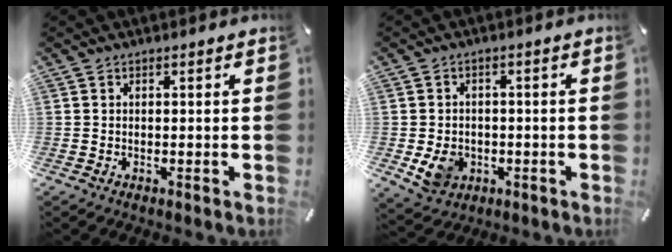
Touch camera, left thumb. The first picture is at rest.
{"total": 6.8, "force": [-1.5, 5.8, 3.1], "torque": [-0.064, 0.004, -0.028]}